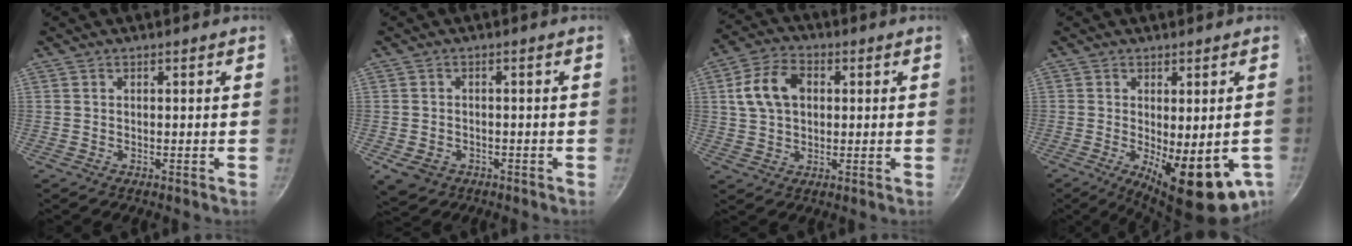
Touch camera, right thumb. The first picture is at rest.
{"total": 4.9, "force": [-2.0, 3.7, 2.4], "torque": [-0.037, 0.010, -0.020]}
{"total": 9.9, "force": [1.9, 7.0, 6.8], "torque": [-0.112, 0.015, 0.026]}
{"total": 15.3, "force": [-4.1, 5.4, 13.7], "torque": [-0.168, -0.020, -0.039]}